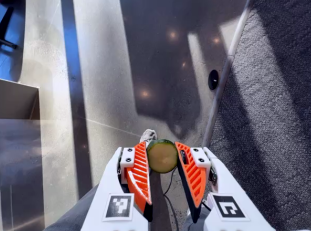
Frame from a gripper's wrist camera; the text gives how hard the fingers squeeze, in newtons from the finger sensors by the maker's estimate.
{"total": 6.8, "left": 6.4, "right": 7.1}